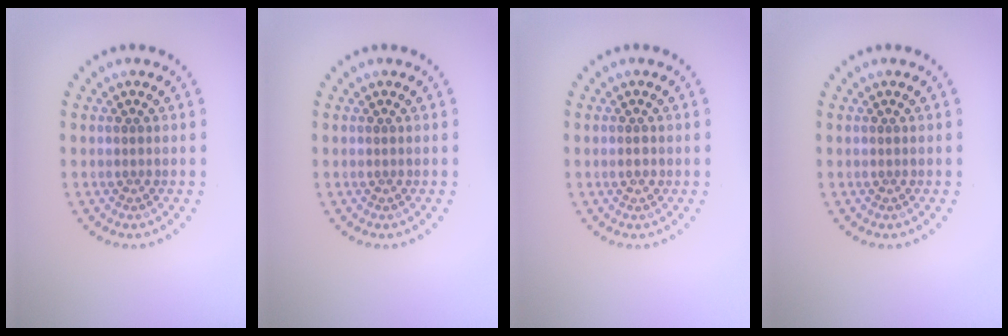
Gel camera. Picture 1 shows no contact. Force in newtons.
{"total": 0.0}
{"total": 1.0, "press": 1.0, "slide": 0.2}
{"total": 0.0}